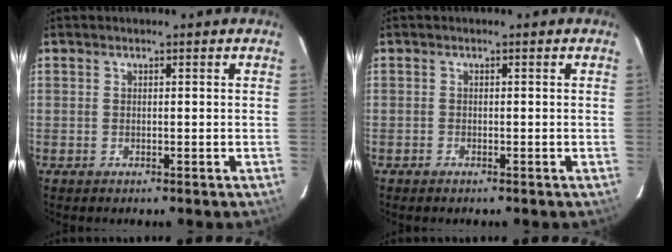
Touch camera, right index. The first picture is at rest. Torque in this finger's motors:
{"motor_torque": [0.25, -0.22, 0.05, -0.01]}